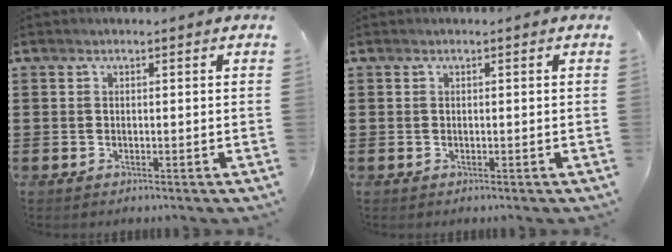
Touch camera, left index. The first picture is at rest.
{"total": 0.0}